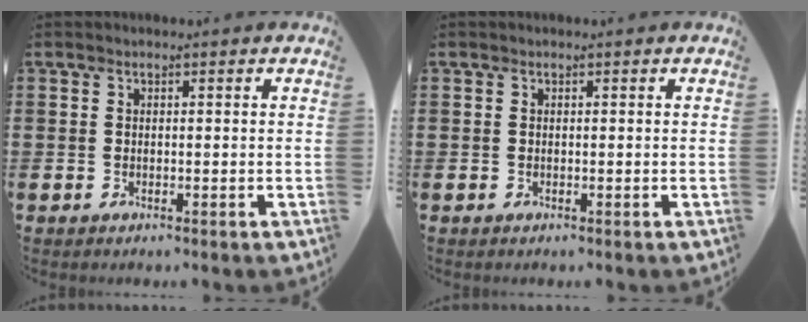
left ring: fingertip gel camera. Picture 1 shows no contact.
{"total": 0.0}